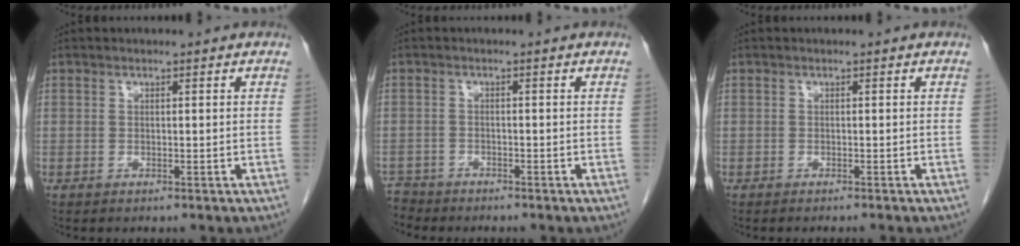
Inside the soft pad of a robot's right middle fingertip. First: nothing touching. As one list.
[{"total": 2.2, "force": [-2.1, 0.5, -0.3], "torque": [0.003, -0.005, -0.041]}, {"total": 2.1, "force": [-1.9, -0.3, 1.0], "torque": [-0.012, 0.004, -0.023]}]